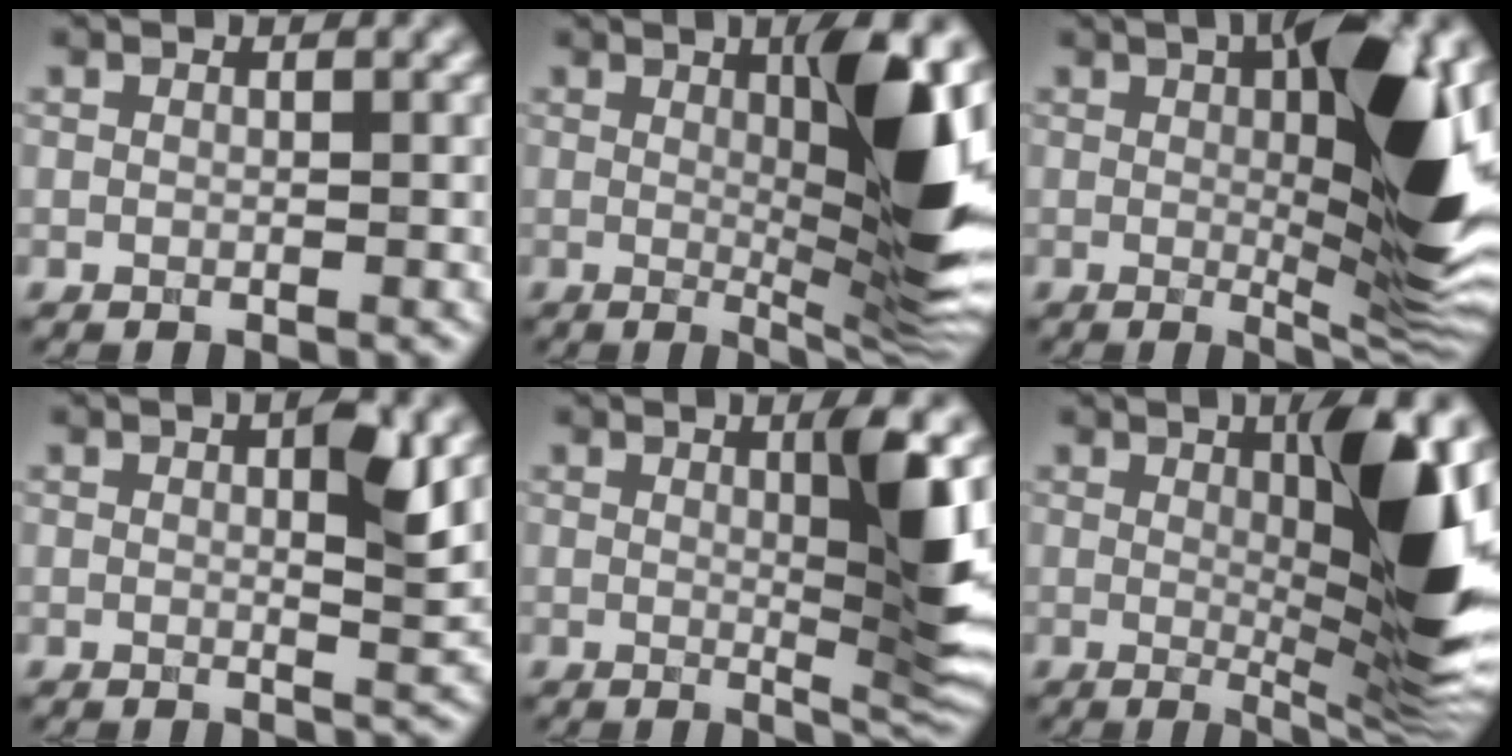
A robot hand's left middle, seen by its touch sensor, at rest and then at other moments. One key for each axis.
{"total": 9.5, "fx": 1.3, "fy": 1.9, "fz": 9.2, "tx": -0.120, "ty": -0.009, "tz": 0.026}
{"total": 12.6, "fx": 1.9, "fy": 3.4, "fz": 12.0, "tx": -0.152, "ty": -0.003, "tz": 0.028}
{"total": 3.5, "fx": 0.8, "fy": 0.7, "fz": 3.4, "tx": -0.045, "ty": -0.003, "tz": 0.010}
{"total": 6.2, "fx": 1.2, "fy": 0.9, "fz": 6.1, "tx": -0.087, "ty": -0.010, "tz": 0.025}
{"total": 10.5, "fx": 1.5, "fy": 2.3, "fz": 10.1, "tx": -0.132, "ty": -0.008, "tz": 0.030}